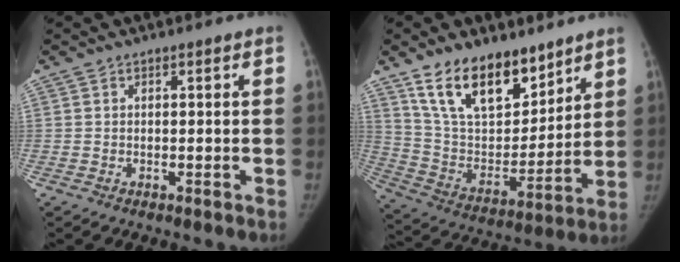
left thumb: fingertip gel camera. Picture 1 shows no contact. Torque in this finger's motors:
{"motor_torque": [0.64, 0.64, 1.33, -1.45, 0.26]}